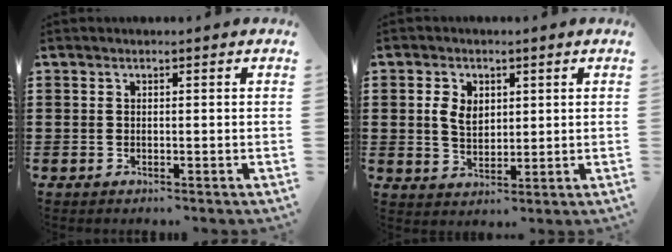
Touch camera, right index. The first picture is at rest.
{"total": 4.2, "force": [0.9, 3.0, 2.8], "torque": [-0.062, 0.013, 0.015]}